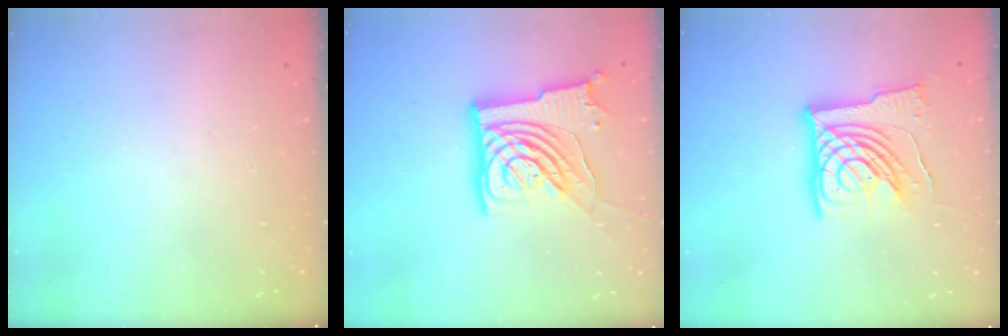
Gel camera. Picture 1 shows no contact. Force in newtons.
{"total": 19.2, "press": 19.1, "slide": 2.3}
{"total": 17.1, "press": 16.9, "slide": 2.3}